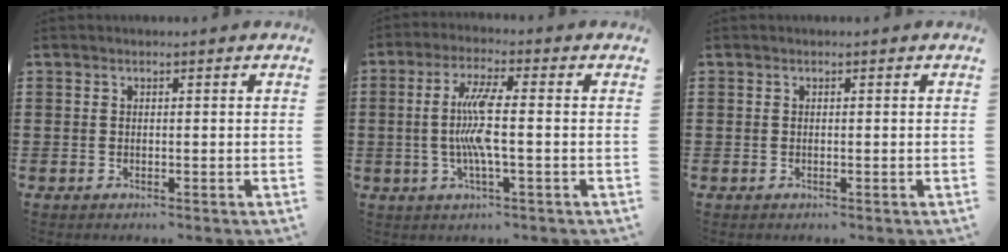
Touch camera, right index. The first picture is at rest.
{"total": 7.1, "force": [-0.6, 0.8, 7.1], "torque": [-0.157, -0.011, -0.023]}
{"total": 0.0}